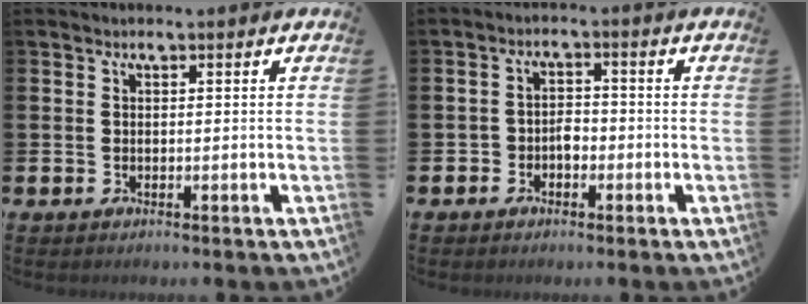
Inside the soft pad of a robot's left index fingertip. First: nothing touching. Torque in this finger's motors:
{"motor_torque": [-0.21, 0.08, 0.00, 0.00]}